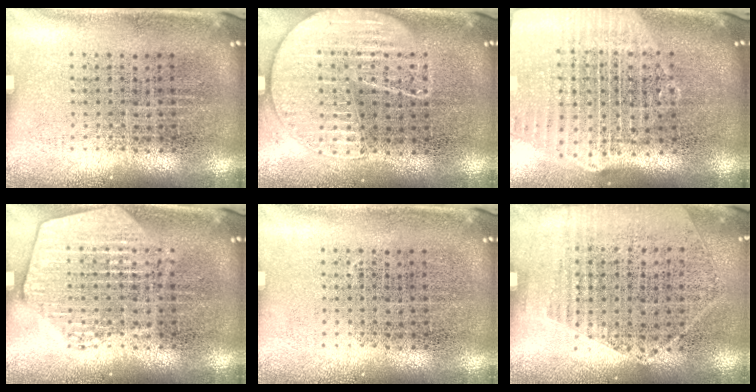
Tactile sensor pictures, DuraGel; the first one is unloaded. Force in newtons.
{"total": 1.4, "press": 1.4, "slide": 0.2}
{"total": 2.7, "press": 2.3, "slide": 1.4}
{"total": 2.6, "press": 2.6, "slide": 0.3}
{"total": 0.0}
{"total": 1.3, "press": 1.0, "slide": 0.8}